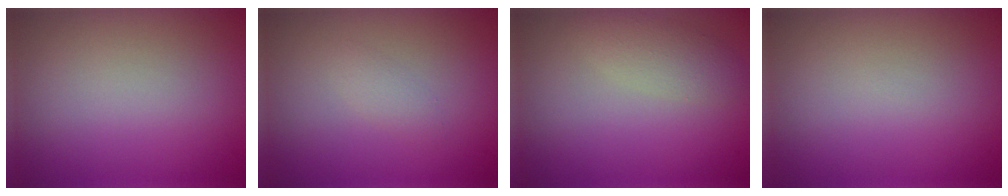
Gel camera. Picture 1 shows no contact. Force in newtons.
{"total": 1.1, "press": 1.1, "slide": 0.0}
{"total": 2.3, "press": 2.3, "slide": 0.2}
{"total": 0.0}